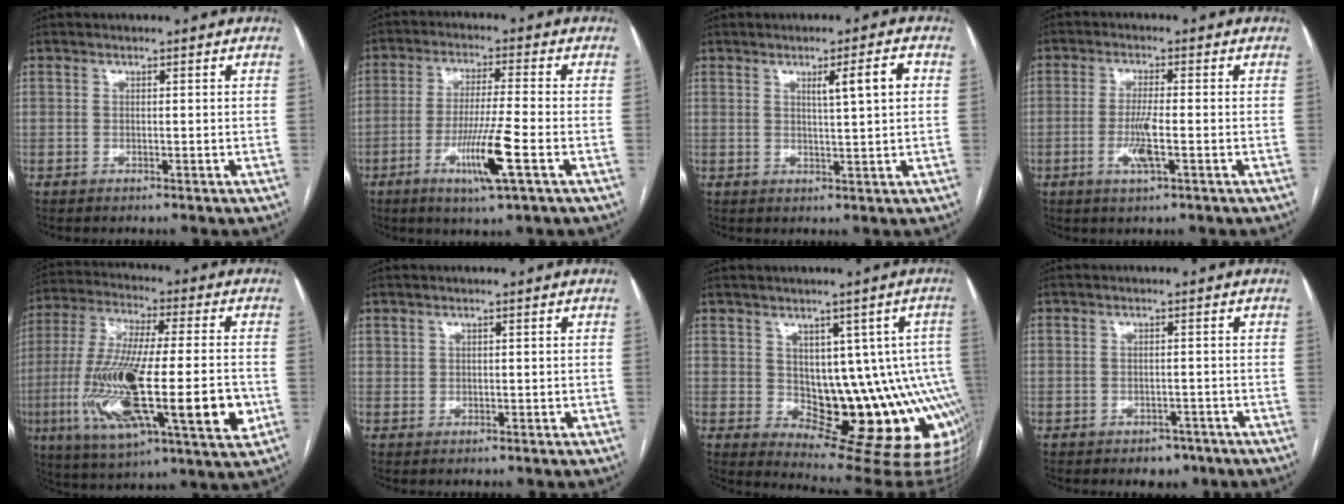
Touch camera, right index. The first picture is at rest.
{"total": 9.6, "force": [-3.8, -0.3, 8.8], "torque": [-0.169, -0.015, -0.066]}
{"total": 4.8, "force": [1.4, -0.2, 4.6], "torque": [-0.068, 0.002, 0.022]}
{"total": 4.8, "force": [-1.4, 0.3, 4.6], "torque": [-0.096, -0.008, -0.023]}
{"total": 25.2, "force": [-6.0, 5.0, 24.0], "torque": [-0.439, -0.030, -0.092]}
{"total": 0.9, "force": [0.6, 0.7, 0.1], "torque": [0.001, 0.002, 0.012]}
{"total": 14.0, "force": [-1.5, 7.1, 12.0], "torque": [-0.090, 0.021, -0.002]}
{"total": 2.9, "force": [-1.9, 2.0, 0.9], "torque": [-0.005, 0.007, -0.017]}